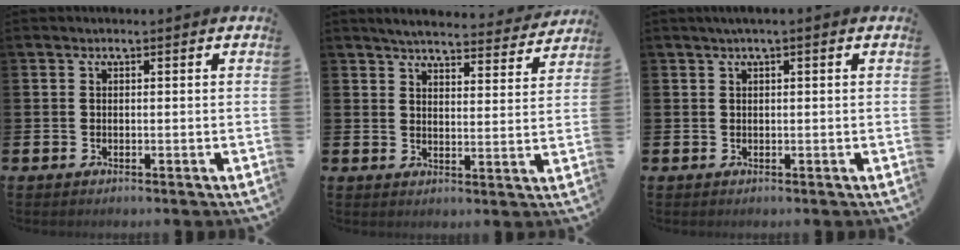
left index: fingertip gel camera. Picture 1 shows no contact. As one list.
[{"total": 5.0, "force": [4.9, 0.6, 1.0], "torque": [-0.025, -0.036, 0.082]}, {"total": 1.2, "force": [0.8, 0.0, 0.9], "torque": [-0.014, 0.002, 0.012]}]